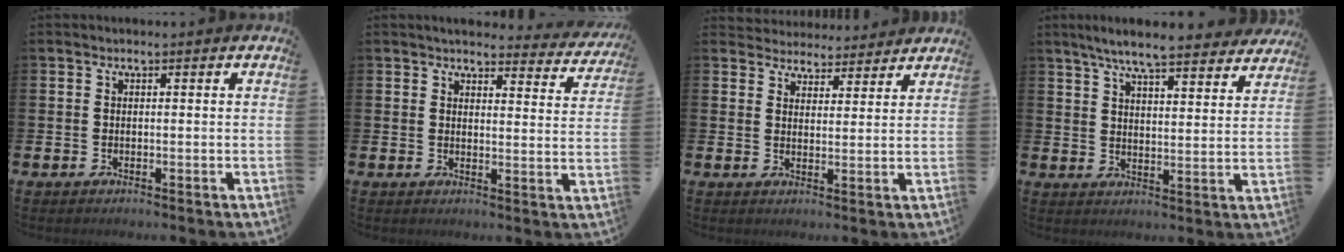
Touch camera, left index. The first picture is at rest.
{"total": 3.8, "force": [3.6, 0.8, 0.6], "torque": [-0.009, -0.029, 0.059]}
{"total": 3.9, "force": [3.8, 1.0, -0.4], "torque": [-0.002, -0.027, 0.066]}
{"total": 7.2, "force": [6.7, 0.8, 2.5], "torque": [-0.060, -0.037, 0.117]}